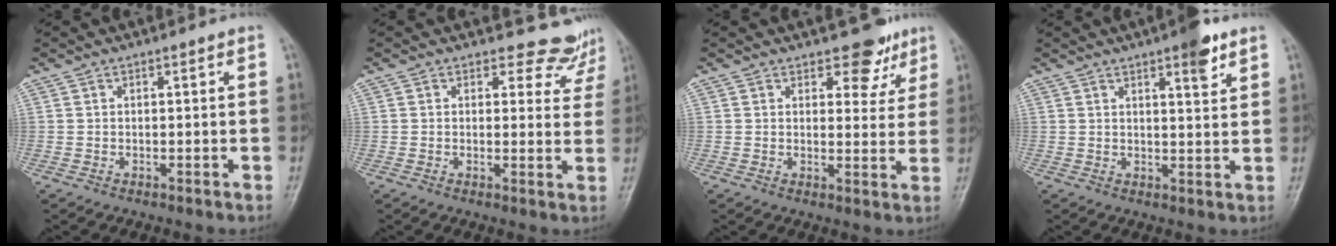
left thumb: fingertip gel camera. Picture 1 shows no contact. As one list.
[{"total": 5.9, "force": [5.3, 2.4, -0.7], "torque": [0.045, -0.039, 0.042]}, {"total": 6.6, "force": [4.5, 3.6, 3.3], "torque": [-0.004, -0.024, 0.059]}, {"total": 5.7, "force": [3.6, 1.4, 4.2], "torque": [-0.049, -0.019, 0.047]}]